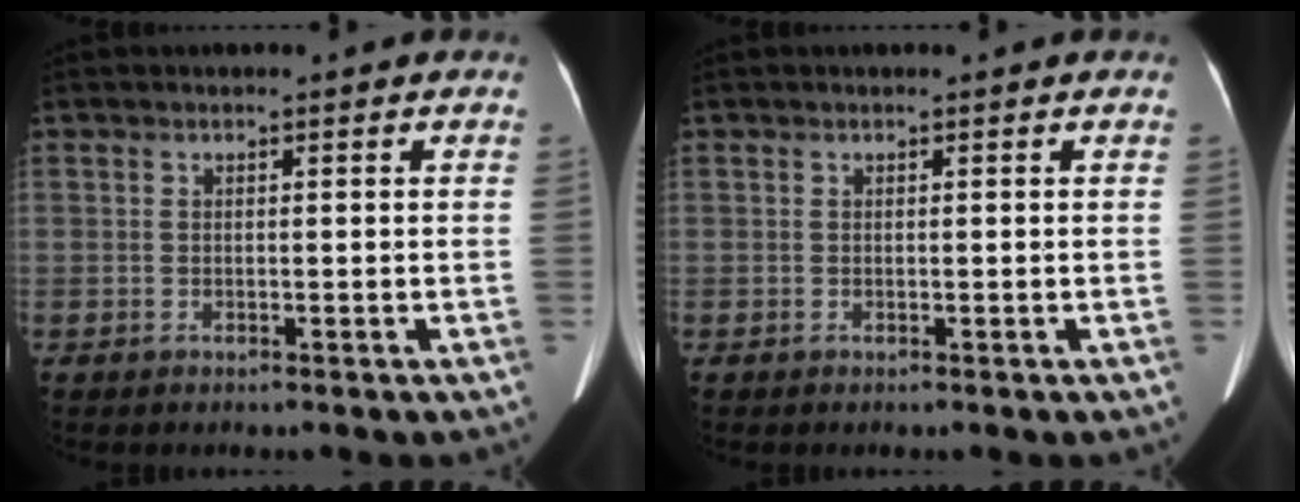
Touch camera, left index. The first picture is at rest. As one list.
[{"total": 0.0}]